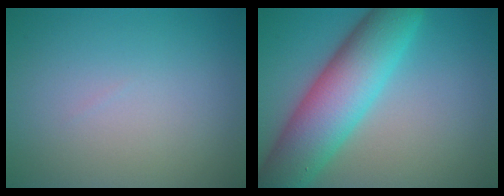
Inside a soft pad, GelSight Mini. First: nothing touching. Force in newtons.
{"total": 9.6, "press": 9.5, "slide": 0.4}